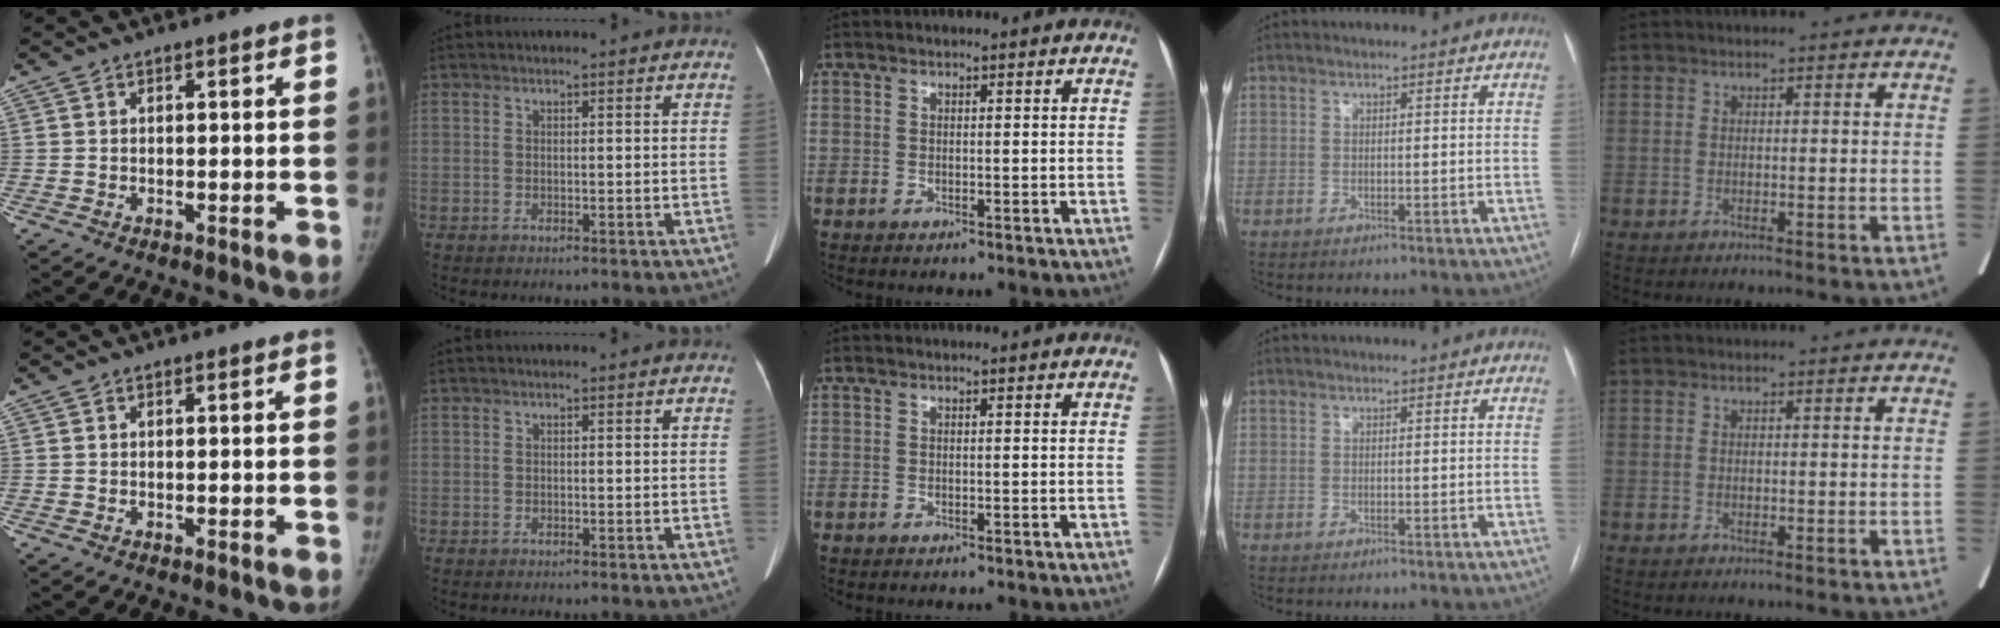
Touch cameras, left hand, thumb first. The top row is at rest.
{}